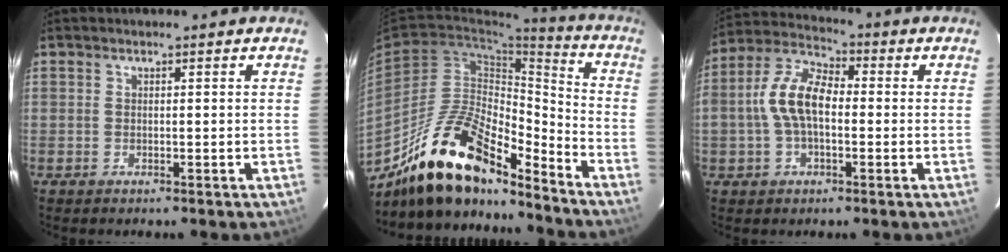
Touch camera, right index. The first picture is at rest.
{"total": 20.2, "force": [-15.8, 6.6, 10.7], "torque": [-0.199, 0.010, -0.280]}
{"total": 10.6, "force": [-0.9, 6.0, 8.7], "torque": [-0.180, 0.022, -0.020]}